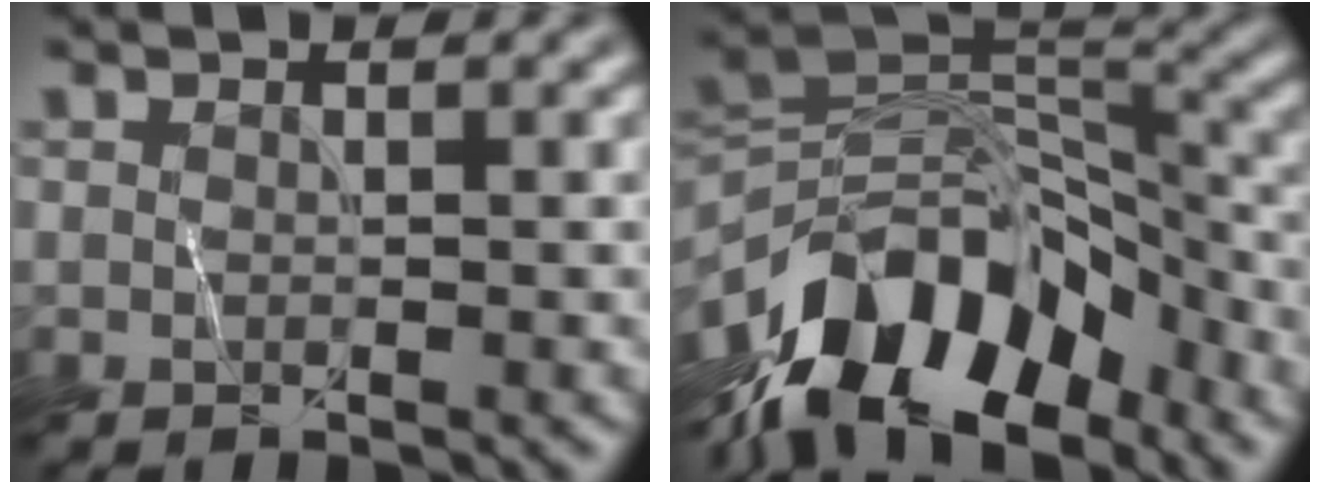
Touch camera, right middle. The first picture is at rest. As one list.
[{"total": 13.0, "force": [-8.2, 6.4, 7.7], "torque": [-0.129, 0.016, -0.151]}]